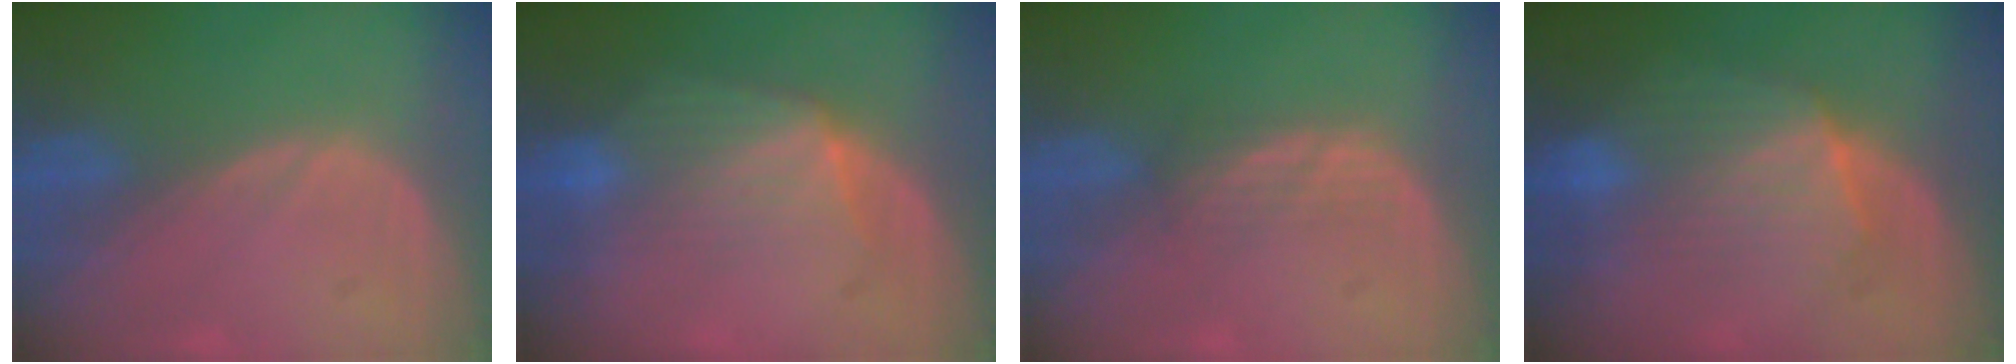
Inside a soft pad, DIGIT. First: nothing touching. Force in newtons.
{"total": 7.0, "press": 6.6, "slide": 2.3}
{"total": 2.4, "press": 2.4, "slide": 0.5}
{"total": 7.1, "press": 7.0, "slide": 1.3}